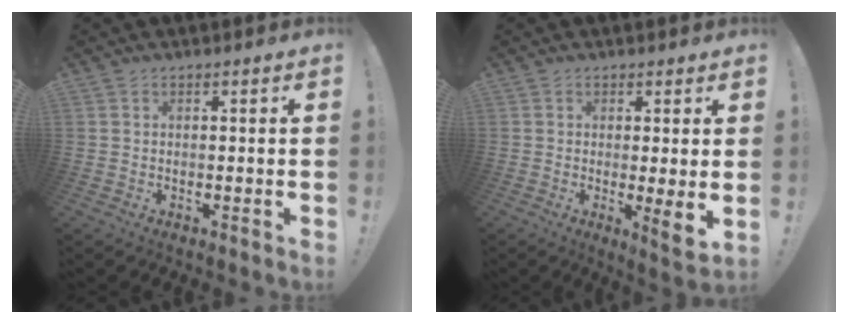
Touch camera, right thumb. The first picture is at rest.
{"total": 5.3, "force": [0.3, 0.3, 5.3], "torque": [-0.056, -0.023, 0.008]}